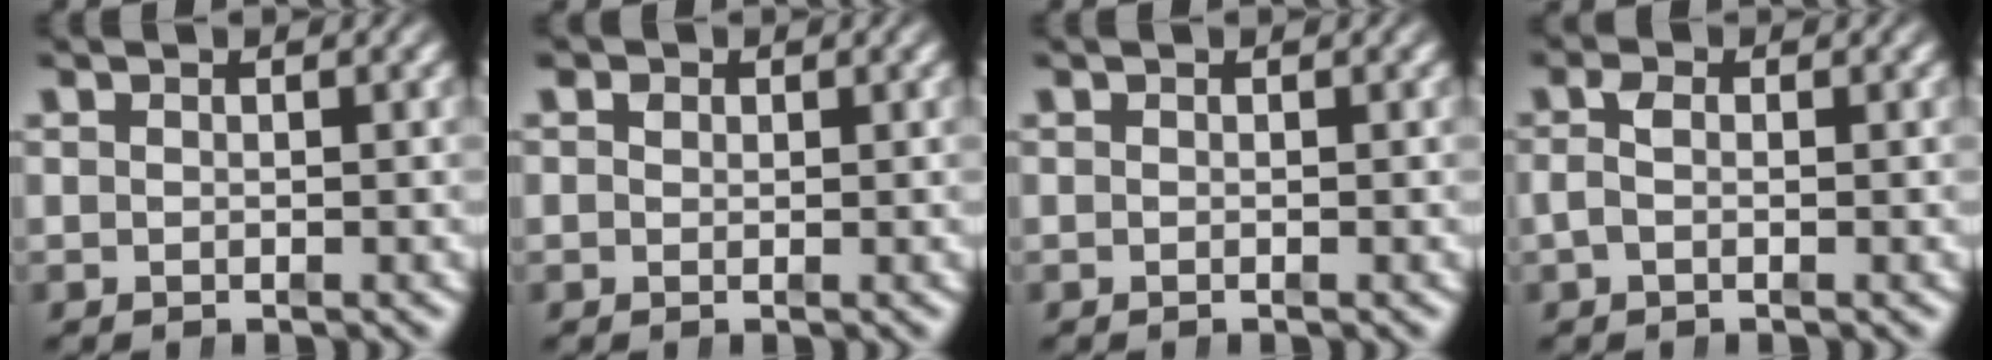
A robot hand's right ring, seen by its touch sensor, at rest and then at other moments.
{"total": 0.6, "force": [0.3, 0.4, 0.2], "torque": [0.000, -0.004, 0.009]}
{"total": 0.0}
{"total": 1.3, "force": [-0.3, 0.4, 1.2], "torque": [-0.033, -0.007, -0.002]}